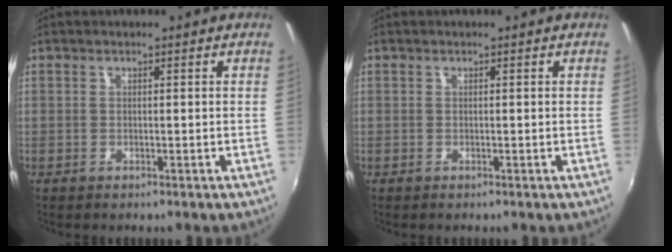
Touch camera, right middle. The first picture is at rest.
{"total": 0.0}